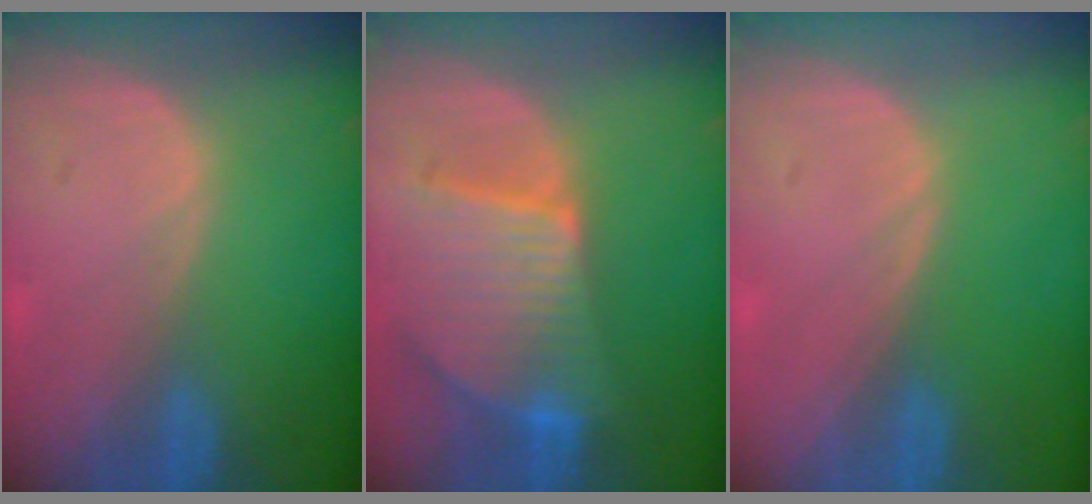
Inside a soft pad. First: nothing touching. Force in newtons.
{"total": 9.4, "press": 8.2, "slide": 4.6}
{"total": 0.0}